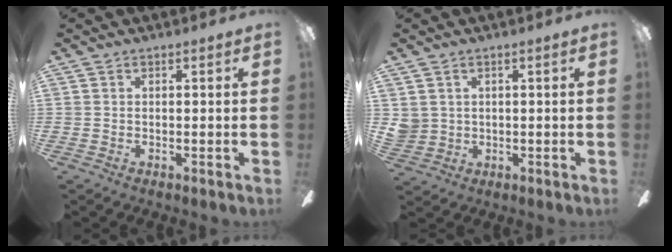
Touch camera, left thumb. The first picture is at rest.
{"total": 3.3, "force": [1.4, 2.9, 0.0], "torque": [-0.012, 0.004, 0.028]}